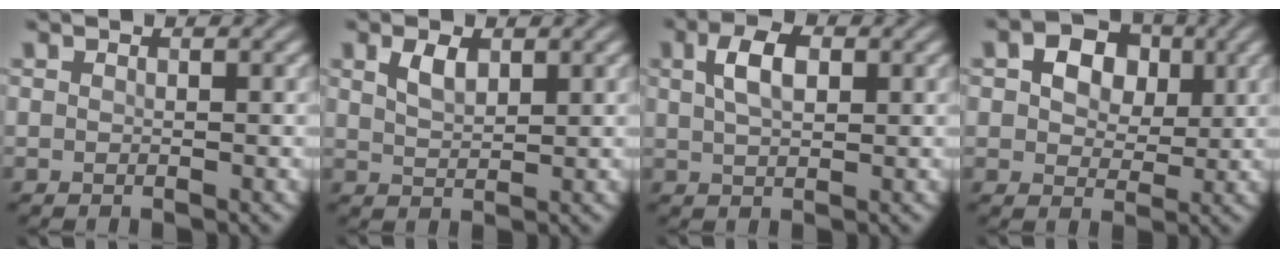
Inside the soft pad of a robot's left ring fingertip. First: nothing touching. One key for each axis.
{"total": 2.3, "fx": 1.3, "fy": 1.1, "fz": 1.6, "tx": -0.035, "ty": 0.002, "tz": 0.028}
{"total": 3.6, "fx": 1.2, "fy": 1.9, "fz": 2.8, "tx": -0.057, "ty": 0.008, "tz": 0.022}
{"total": 6.0, "fx": 1.9, "fy": 4.3, "fz": 3.7, "tx": -0.059, "ty": 0.012, "tz": 0.011}